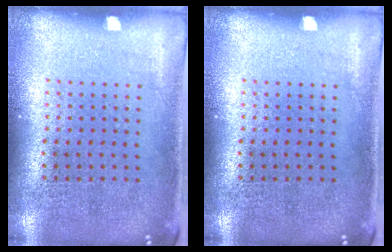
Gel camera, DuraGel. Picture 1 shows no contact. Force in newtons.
{"total": 0.0}